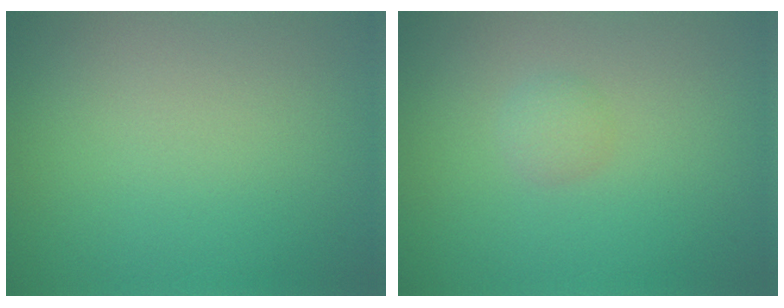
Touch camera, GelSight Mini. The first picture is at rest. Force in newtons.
{"total": 1.1, "press": 1.1, "slide": 0.0}